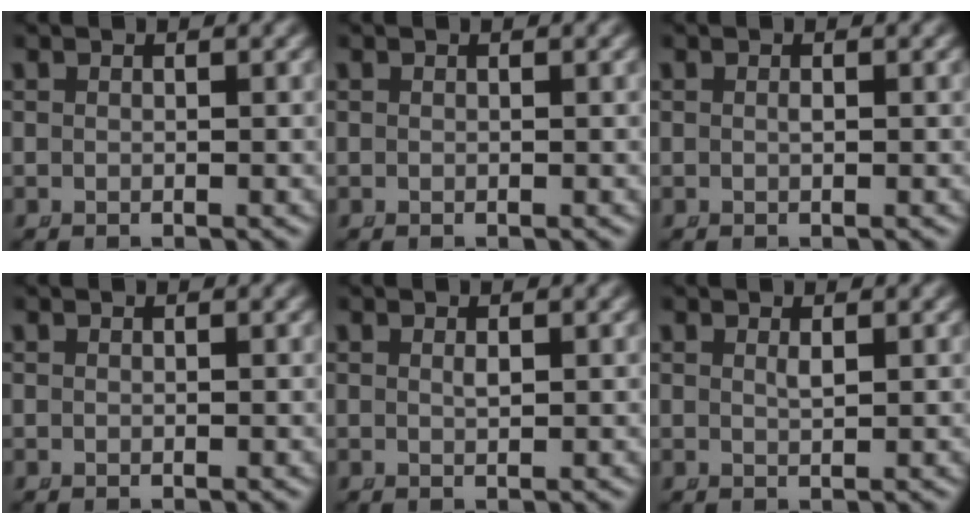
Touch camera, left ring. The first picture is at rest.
{"total": 0.0}
{"total": 0.0}
{"total": 0.0}
{"total": 0.6, "force": [0.1, -0.1, 0.5], "torque": [-0.014, -0.010, 0.008]}
{"total": 0.8, "force": [0.3, -0.3, 0.7], "torque": [-0.015, -0.011, 0.014]}